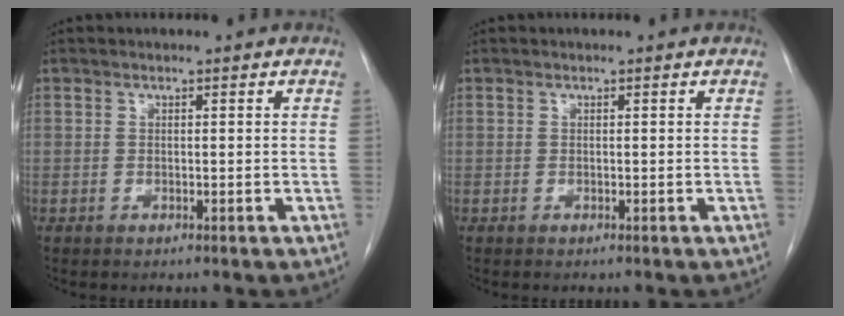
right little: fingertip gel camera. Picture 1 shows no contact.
{"total": 0.0}